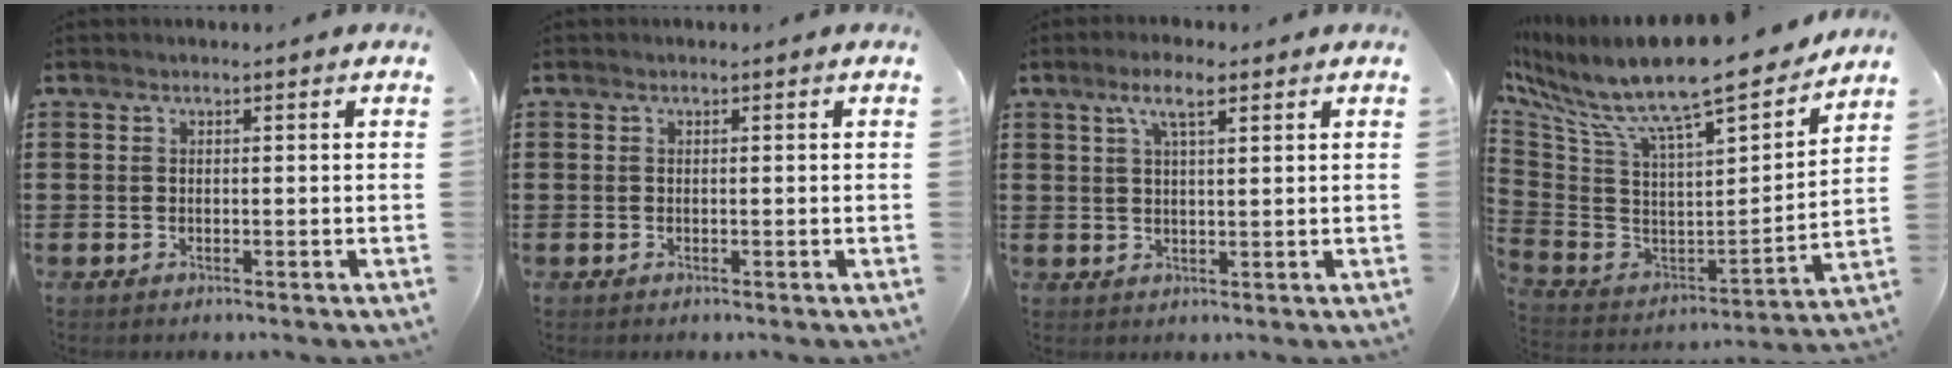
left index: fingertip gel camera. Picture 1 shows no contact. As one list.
[{"total": 0.0}, {"total": 4.9, "force": [2.7, 1.3, 3.9], "torque": [-0.075, 0.005, 0.044]}, {"total": 13.1, "force": [10.7, 1.5, 7.5], "torque": [-0.172, -0.081, 0.177]}]